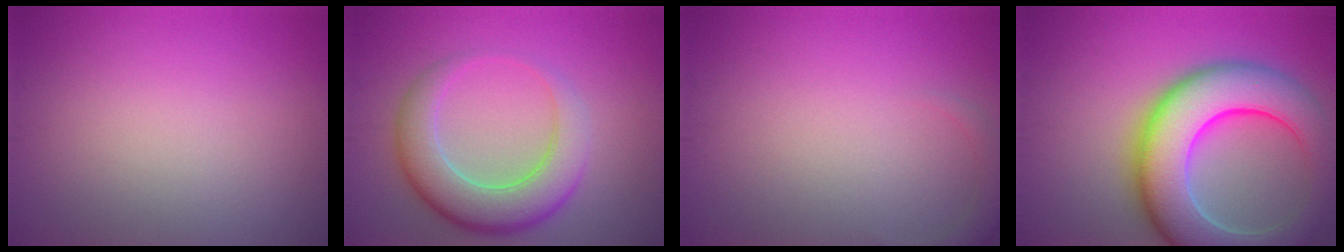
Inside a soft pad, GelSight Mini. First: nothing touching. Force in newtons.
{"total": 6.5, "press": 6.5, "slide": 0.4}
{"total": 1.4, "press": 1.4, "slide": 0.1}
{"total": 11.7, "press": 11.7, "slide": 0.4}